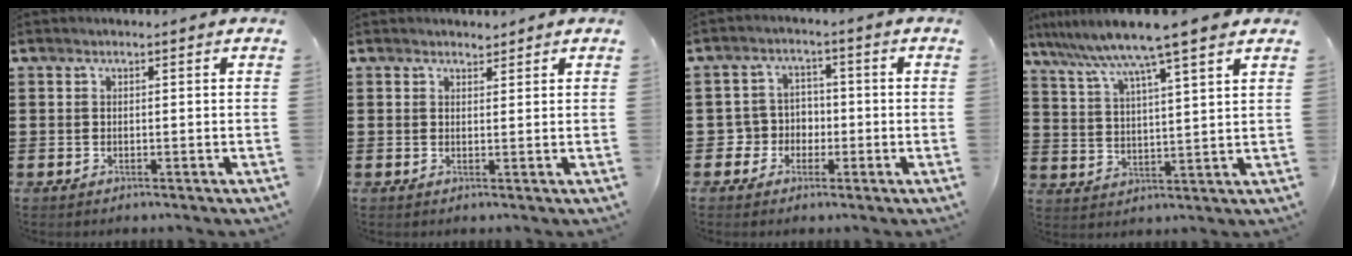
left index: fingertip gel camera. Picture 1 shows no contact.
{"total": 1.5, "force": [1.4, 0.5, 0.0], "torque": [-0.002, 0.004, 0.027]}
{"total": 4.0, "force": [-1.3, 3.7, 1.0], "torque": [-0.033, 0.010, -0.028]}
{"total": 8.0, "force": [6.8, -1.0, 4.2], "torque": [-0.107, -0.037, 0.111]}